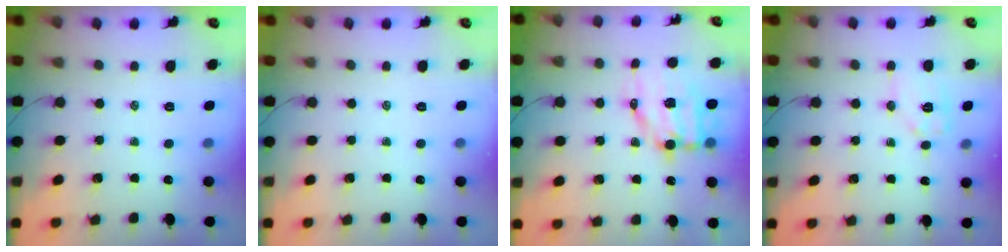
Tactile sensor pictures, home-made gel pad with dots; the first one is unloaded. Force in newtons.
{"total": 0.0}
{"total": 10.8, "press": 10.7, "slide": 1.5}
{"total": 8.5, "press": 8.5, "slide": 0.2}